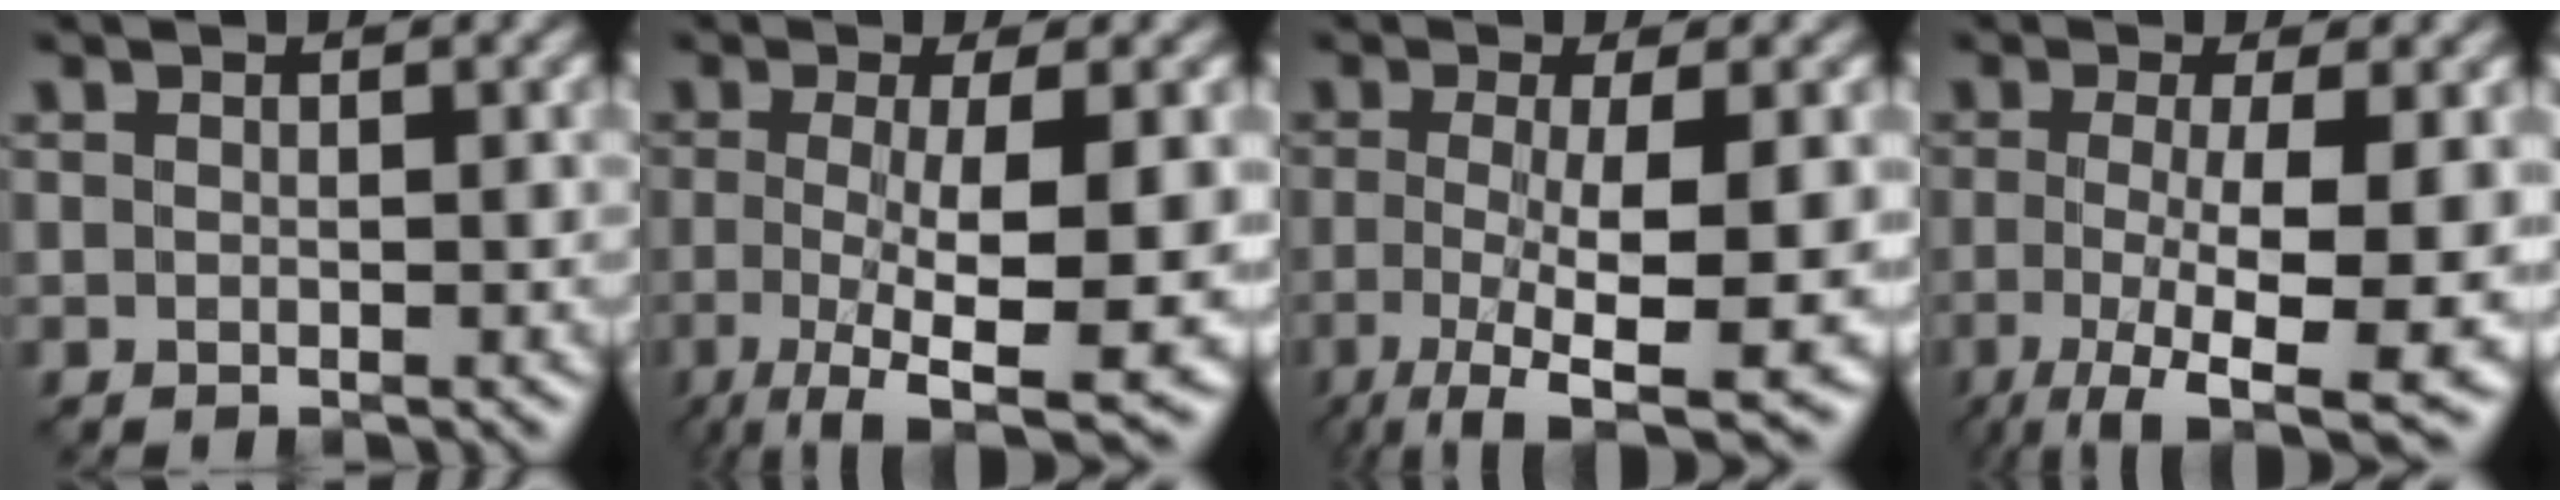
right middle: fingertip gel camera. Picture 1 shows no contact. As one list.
[{"total": 10.5, "force": [-1.9, 2.8, 9.9], "torque": [-0.149, -0.020, -0.027]}, {"total": 10.0, "force": [-2.7, 2.5, 9.3], "torque": [-0.142, -0.020, -0.041]}, {"total": 10.1, "force": [-2.4, 2.6, 9.4], "torque": [-0.146, -0.021, -0.034]}]